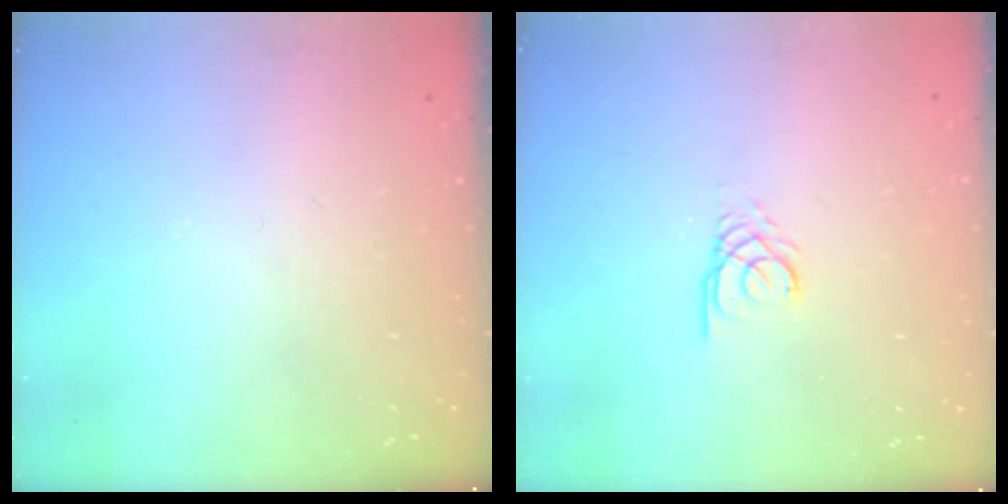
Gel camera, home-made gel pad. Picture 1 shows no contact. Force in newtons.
{"total": 2.7, "press": 2.7, "slide": 0.3}